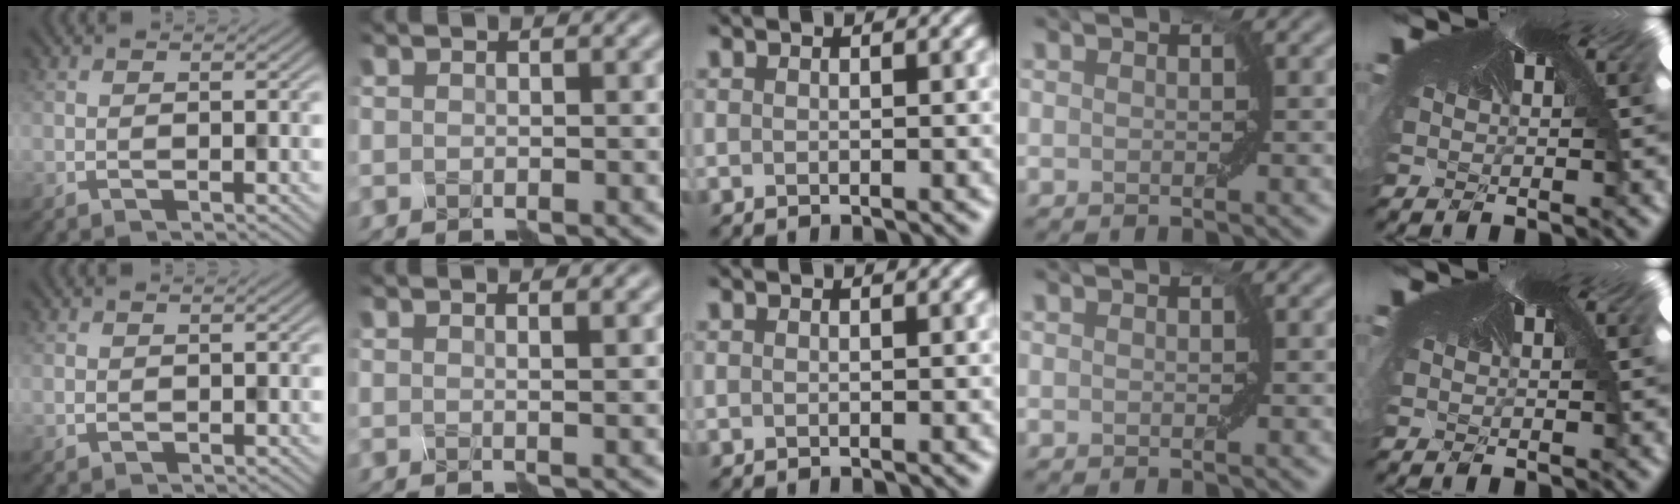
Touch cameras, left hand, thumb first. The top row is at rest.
{"thumb": {"total": 0.7, "force": [0.2, 0.6, 0.3], "torque": [-0.006, -0.001, 0.007]}, "index": {"total": 1.5, "force": [0.9, 0.5, 1.1], "torque": [-0.007, 0.007, -0.002]}}